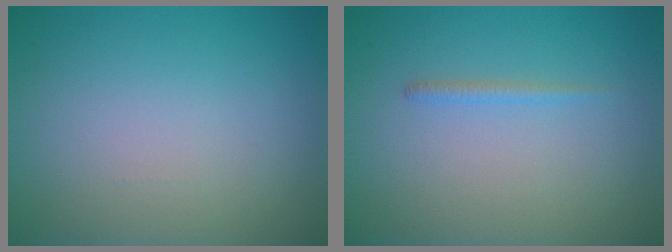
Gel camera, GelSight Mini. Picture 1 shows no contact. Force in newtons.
{"total": 0.8, "press": 0.8, "slide": 0.1}